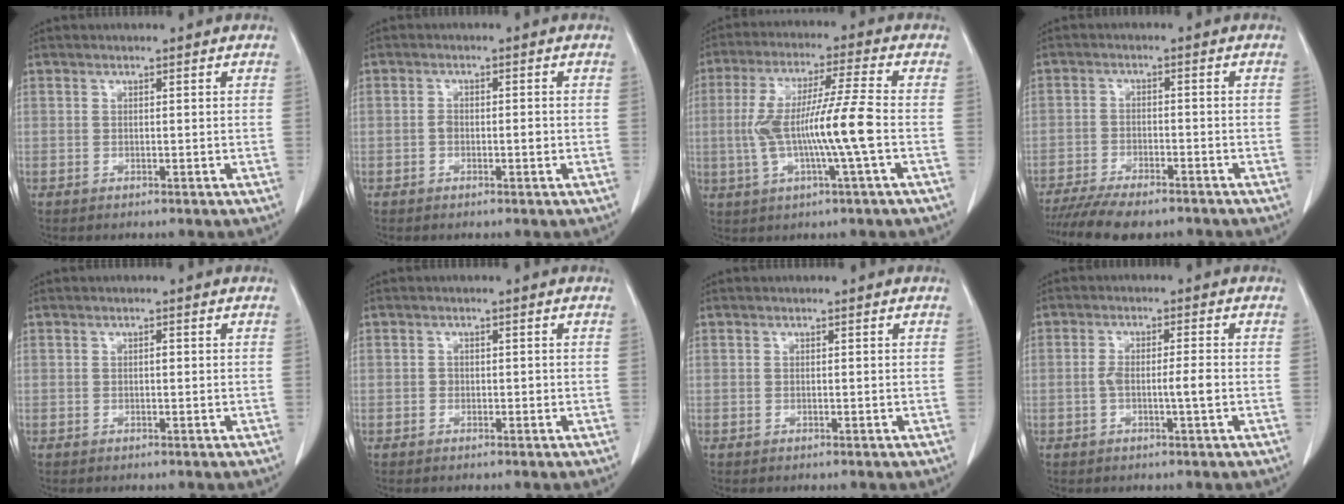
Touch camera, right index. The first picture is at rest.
{"total": 1.7, "force": [-0.6, 0.8, 1.4], "torque": [-0.020, 0.004, -0.009]}
{"total": 11.5, "force": [-1.7, -0.4, 11.3], "torque": [-0.224, 0.008, -0.034]}
{"total": 11.6, "force": [-9.7, 3.0, 5.6], "torque": [-0.084, -0.010, -0.149]}
{"total": 0.5, "force": [0.0, 0.2, 0.5], "torque": [-0.007, 0.002, -0.001]}
{"total": 0.8, "force": [-0.3, 0.7, 0.3], "torque": [0.000, 0.004, -0.006]}
{"total": 0.0}
{"total": 3.7, "force": [-0.9, 0.2, 3.6], "torque": [-0.070, 0.008, -0.014]}